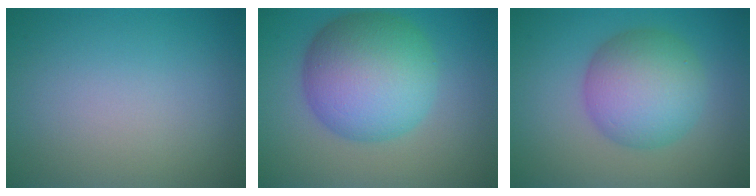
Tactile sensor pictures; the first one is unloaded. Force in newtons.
{"total": 10.0, "press": 10.0, "slide": 0.2}
{"total": 7.0, "press": 7.0, "slide": 0.1}